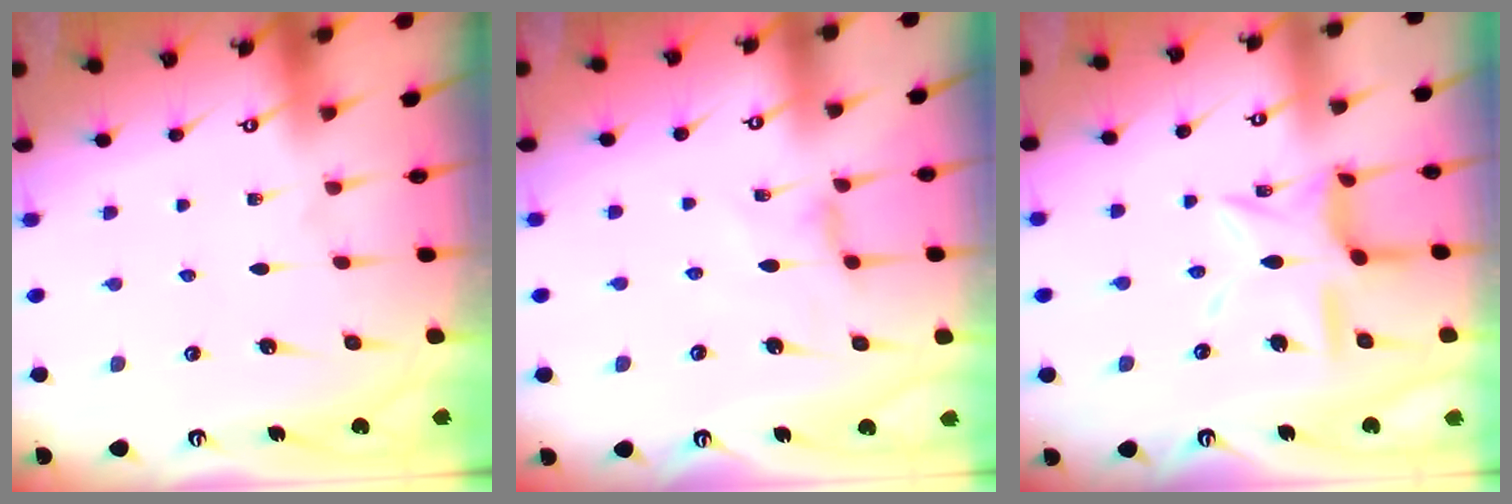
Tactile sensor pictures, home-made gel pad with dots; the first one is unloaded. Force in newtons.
{"total": 2.8, "press": 2.8, "slide": 0.3}
{"total": 12.4, "press": 12.4, "slide": 0.9}